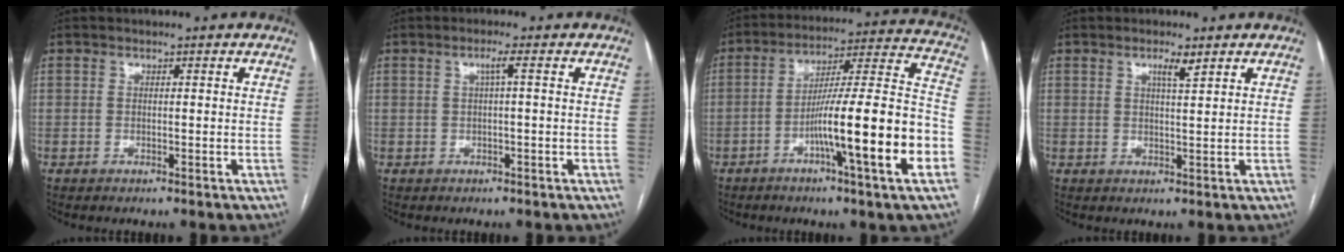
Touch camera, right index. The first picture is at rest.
{"total": 1.5, "force": [0.3, -0.3, 1.4], "torque": [-0.024, 0.003, 0.006]}
{"total": 18.9, "force": [-6.6, -0.3, 17.7], "torque": [-0.249, 0.008, -0.105]}
{"total": 2.3, "force": [1.5, 0.0, 1.8], "torque": [-0.033, -0.003, 0.026]}